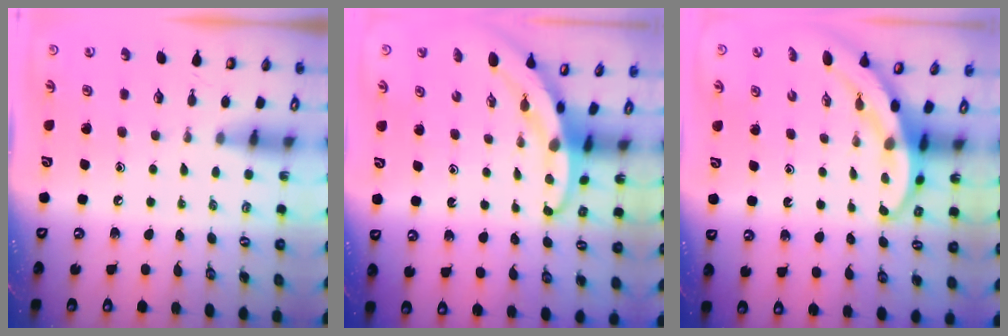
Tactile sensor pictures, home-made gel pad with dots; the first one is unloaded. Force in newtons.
{"total": 5.1, "press": 5.1, "slide": 0.2}
{"total": 3.6, "press": 3.6, "slide": 0.3}